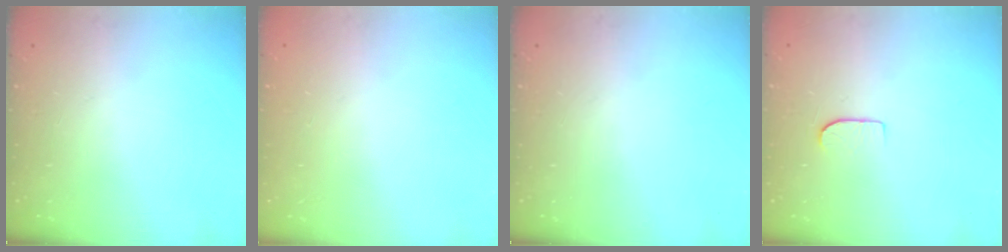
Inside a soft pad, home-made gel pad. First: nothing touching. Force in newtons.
{"total": 0.0}
{"total": 0.0}
{"total": 5.5, "press": 5.5, "slide": 0.6}